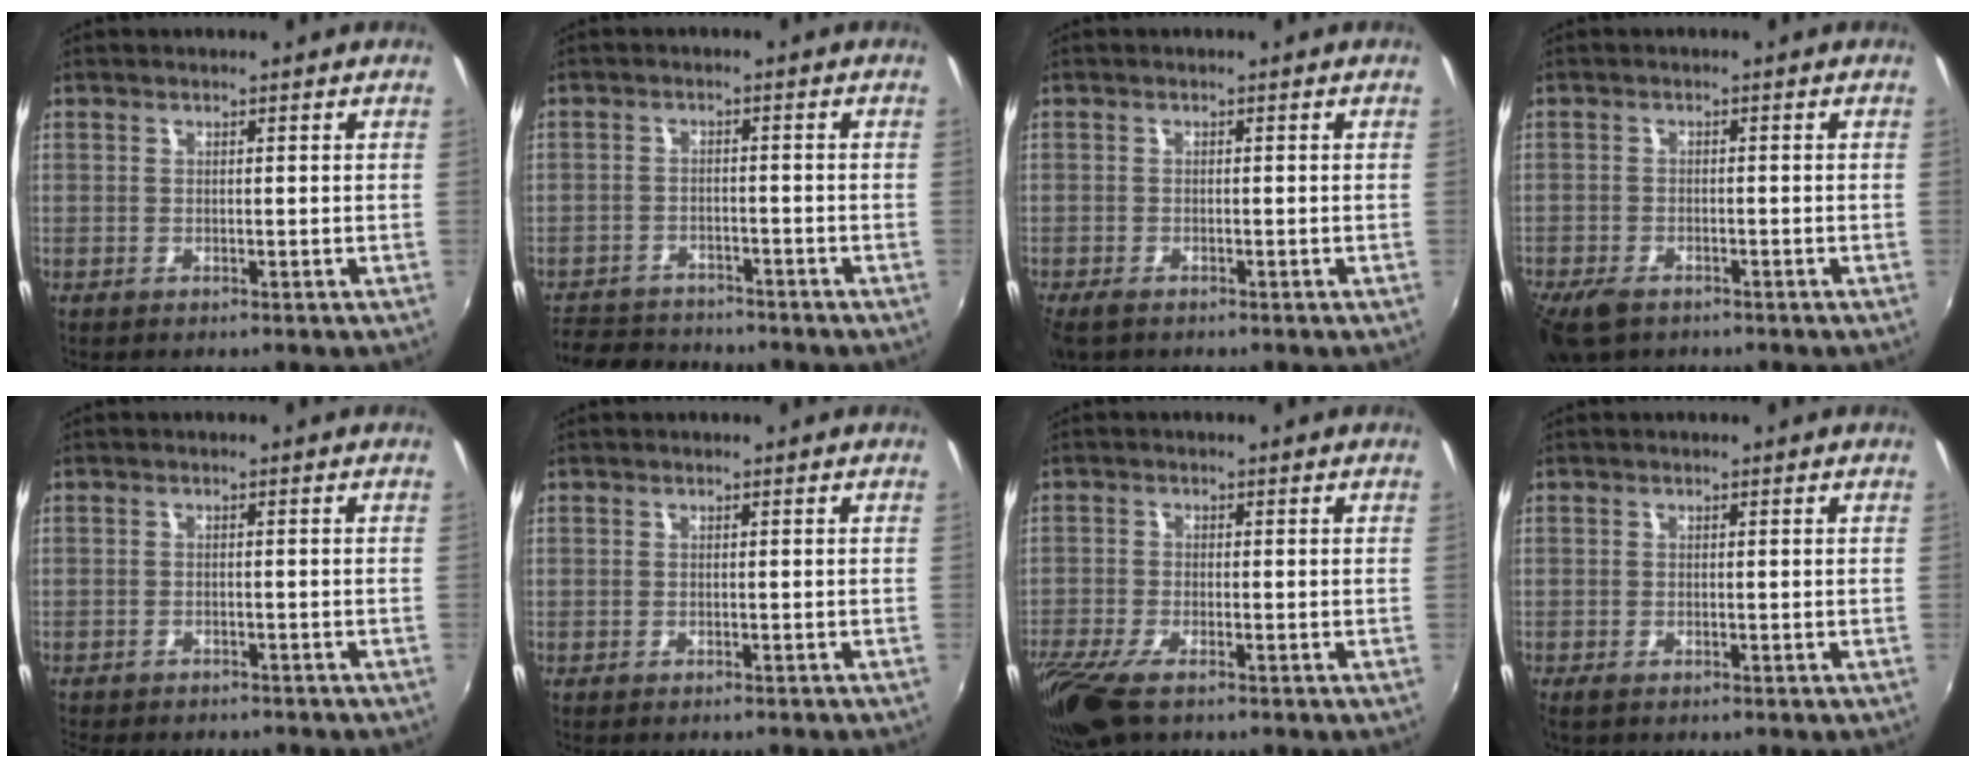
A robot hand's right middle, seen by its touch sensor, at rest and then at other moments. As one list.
[{"total": 9.9, "force": [-8.9, 3.6, 2.5], "torque": [-0.080, 0.002, -0.145]}, {"total": 3.2, "force": [-2.4, 1.3, 1.7], "torque": [-0.040, -0.015, -0.043]}, {"total": 7.1, "force": [-5.1, 3.4, 3.5], "torque": [-0.097, -0.026, -0.098]}, {"total": 6.8, "force": [-6.2, 1.9, 2.3], "torque": [-0.060, -0.018, -0.092]}, {"total": 1.4, "force": [-1.3, 0.2, 0.5], "torque": [-0.013, -0.009, -0.019]}, {"total": 10.3, "force": [-7.0, 3.2, 6.9], "torque": [-0.167, -0.047, -0.137]}, {"total": 1.3, "force": [-1.0, 0.4, 0.7], "torque": [-0.015, -0.006, -0.020]}]